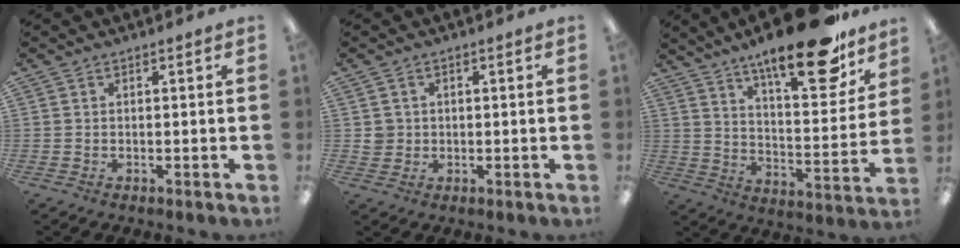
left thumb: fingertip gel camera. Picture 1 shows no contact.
{"total": 2.8, "force": [0.3, 2.8, 0.0], "torque": [0.002, 0.002, 0.003]}
{"total": 22.2, "force": [16.5, 6.4, 13.5], "torque": [-0.192, -0.111, 0.267]}